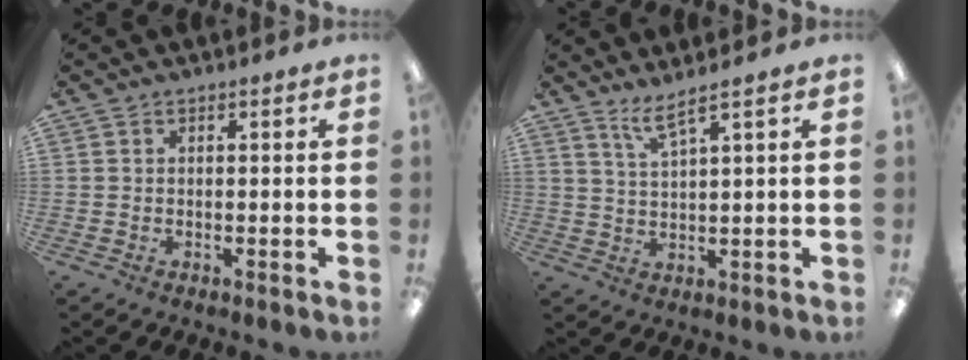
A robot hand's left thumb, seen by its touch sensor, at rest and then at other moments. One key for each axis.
{"total": 4.5, "fx": 3.7, "fy": -0.1, "fz": 2.6, "tx": -0.062, "ty": -0.016, "tz": 0.065}